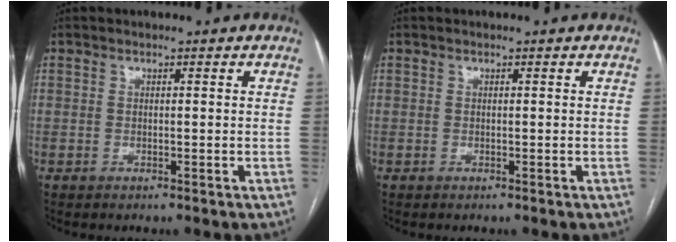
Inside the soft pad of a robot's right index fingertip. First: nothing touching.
{"total": 0.0}